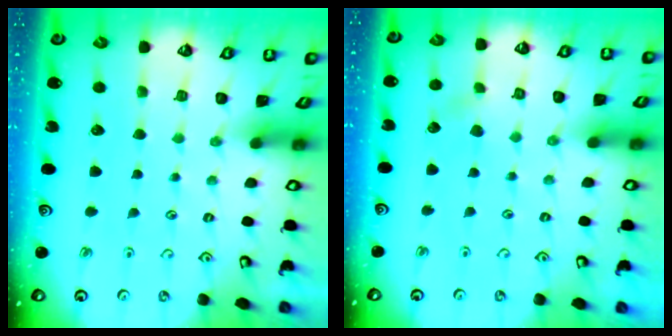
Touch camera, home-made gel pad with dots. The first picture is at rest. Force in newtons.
{"total": 3.0, "press": 2.9, "slide": 0.7}